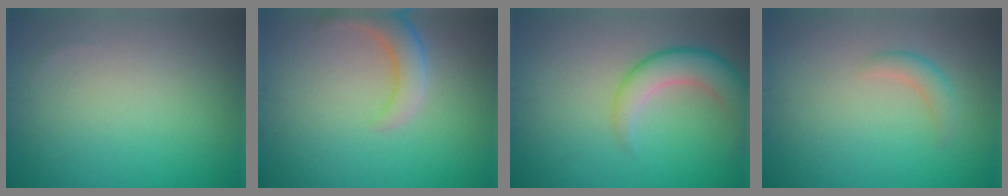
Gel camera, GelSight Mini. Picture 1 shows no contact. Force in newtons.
{"total": 3.4, "press": 3.4, "slide": 0.3}
{"total": 4.3, "press": 4.3, "slide": 0.3}
{"total": 1.5, "press": 1.5, "slide": 0.1}